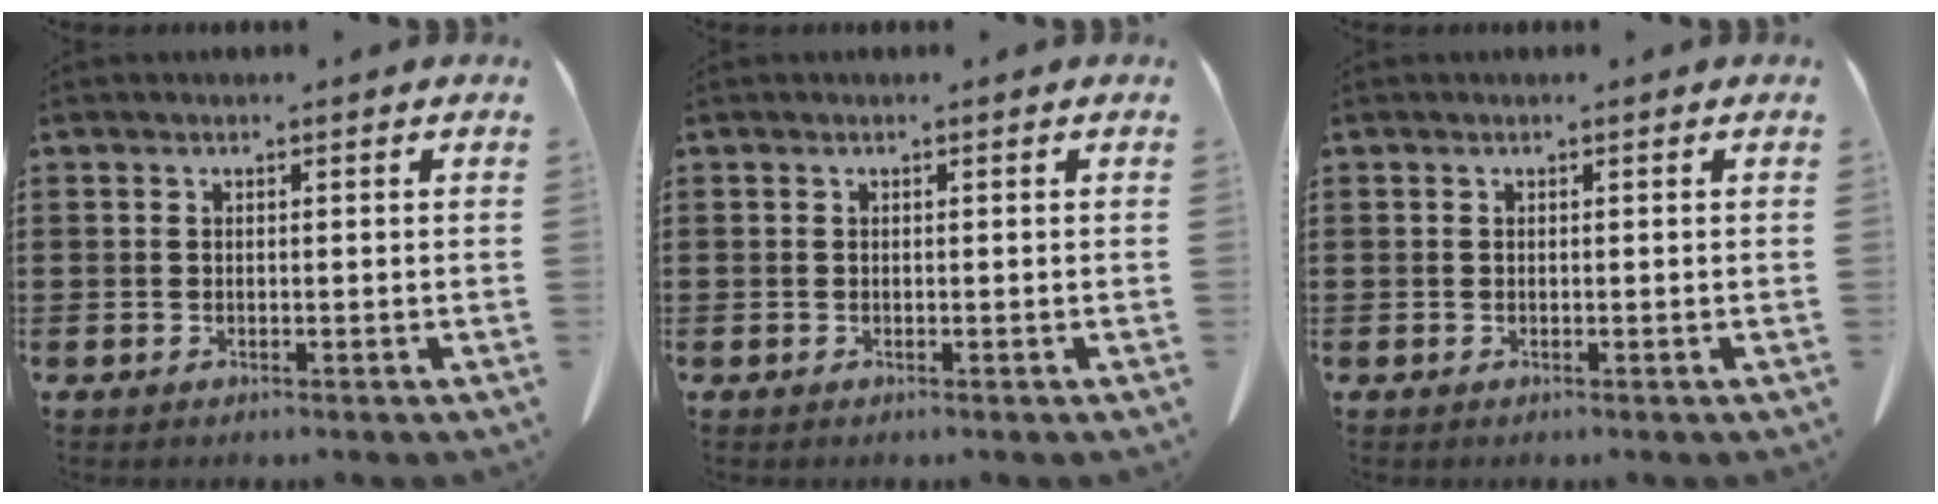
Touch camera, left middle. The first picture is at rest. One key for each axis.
{"total": 0.0}
{"total": 0.0}